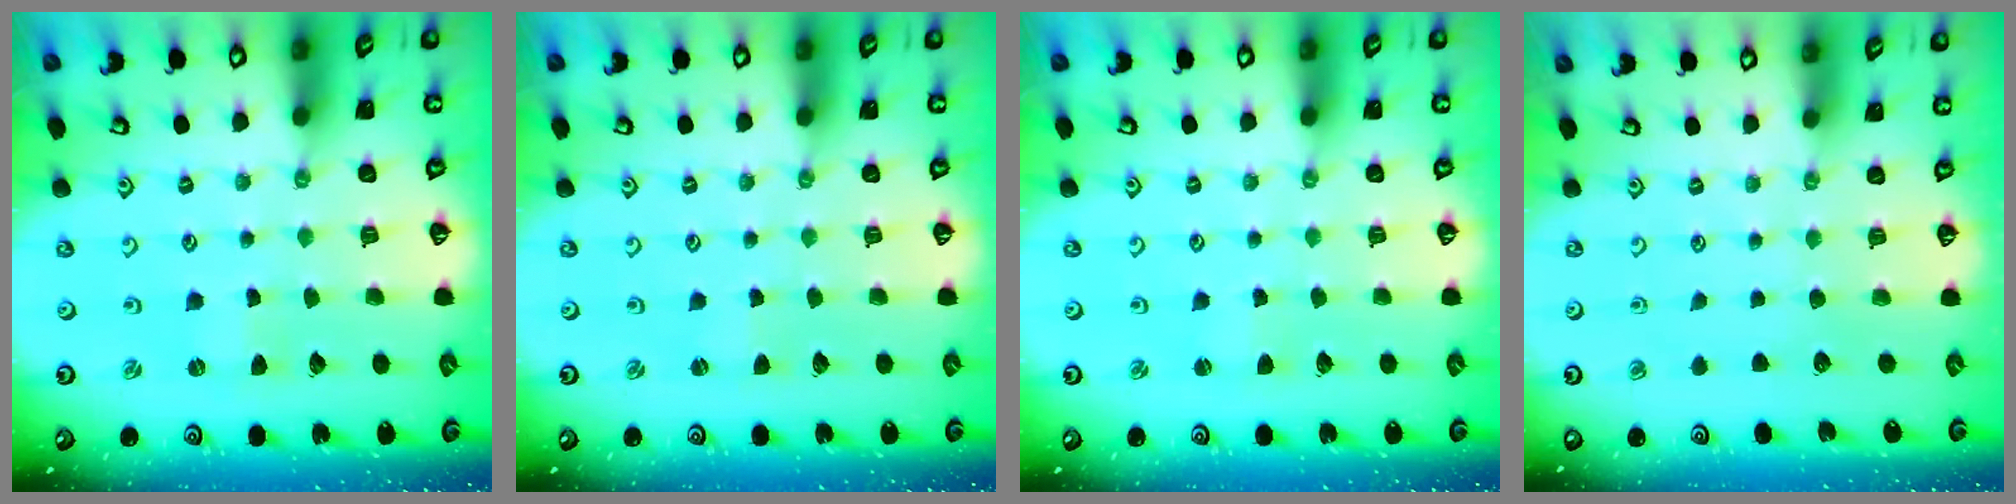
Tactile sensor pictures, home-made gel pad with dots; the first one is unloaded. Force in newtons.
{"total": 0.5, "press": 0.5, "slide": 0.0}
{"total": 1.8, "press": 1.7, "slide": 0.2}
{"total": 0.0}